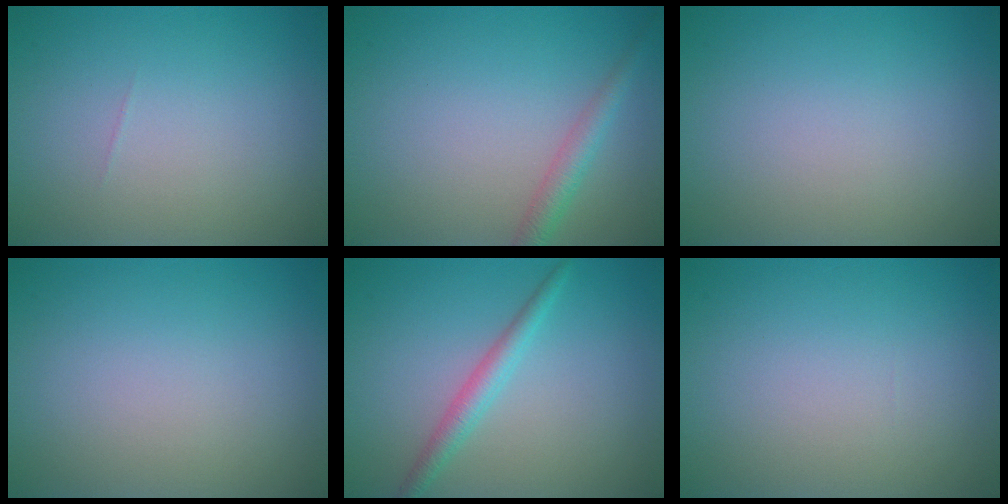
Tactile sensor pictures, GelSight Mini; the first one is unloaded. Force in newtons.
{"total": 2.1, "press": 2.1, "slide": 0.1}
{"total": 0.0}
{"total": 0.0}
{"total": 1.5, "press": 1.5, "slide": 0.1}
{"total": 0.0}